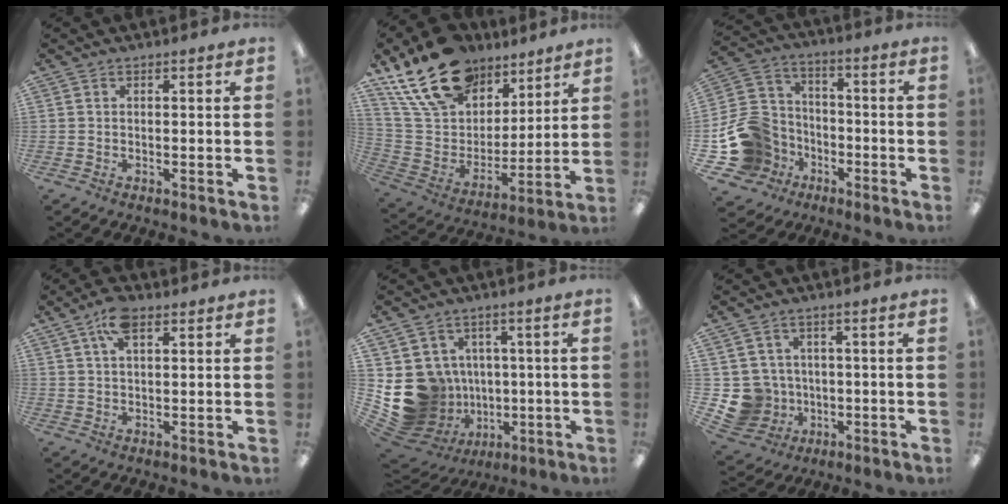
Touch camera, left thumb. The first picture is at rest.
{"total": 21.8, "force": [14.4, 13.1, 9.9], "torque": [-0.187, -0.067, 0.269]}
{"total": 16.5, "force": [-5.8, 14.4, 5.6], "torque": [-0.123, 0.037, -0.083]}
{"total": 6.7, "force": [3.7, 3.0, 4.7], "torque": [-0.093, 0.004, 0.065]}
{"total": 13.8, "force": [-0.7, 12.8, 5.0], "torque": [-0.125, -0.014, 0.016]}
{"total": 8.0, "force": [-0.7, 7.9, 1.1], "torque": [-0.069, 0.002, -0.005]}